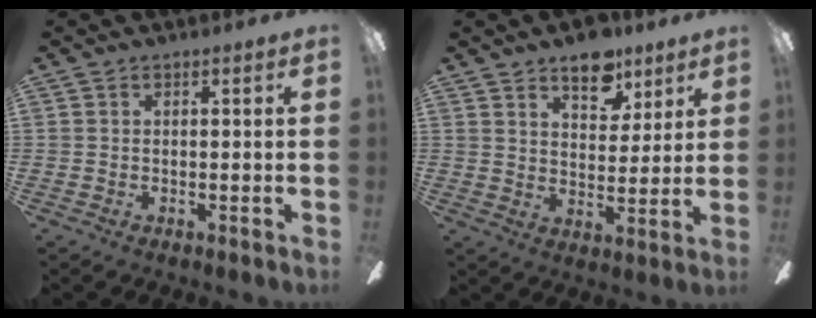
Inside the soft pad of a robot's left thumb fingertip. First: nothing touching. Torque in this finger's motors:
{"motor_torque": [1.24, 0.67, 1.66, -0.77, 0.05]}